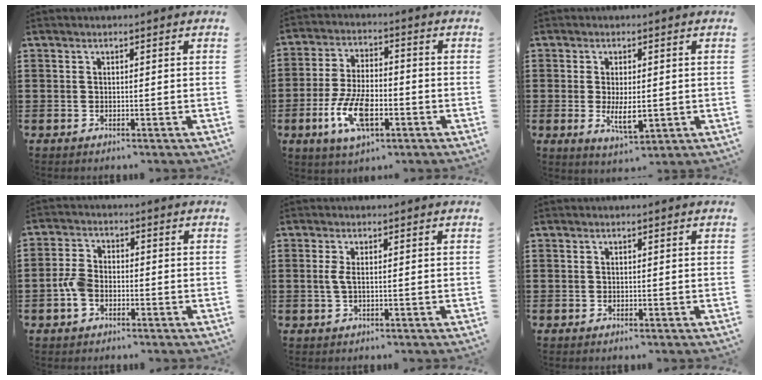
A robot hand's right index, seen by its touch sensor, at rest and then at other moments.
{"total": 9.5, "force": [-3.4, 4.2, 7.8], "torque": [-0.172, -0.007, -0.063]}
{"total": 5.1, "force": [-0.5, 2.1, 4.6], "torque": [-0.086, -0.006, -0.012]}
{"total": 4.3, "force": [-1.4, 2.7, 3.0], "torque": [-0.084, -0.003, -0.033]}
{"total": 2.0, "force": [0.0, 0.5, 1.9], "torque": [-0.045, -0.003, -0.003]}
{"total": 0.0}